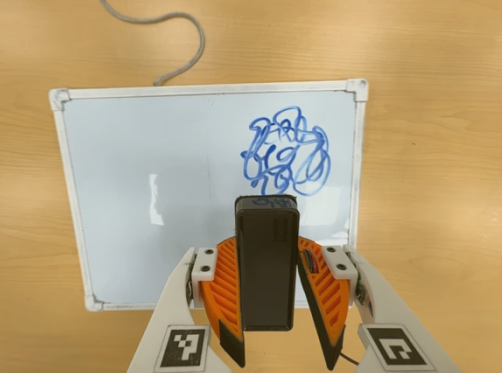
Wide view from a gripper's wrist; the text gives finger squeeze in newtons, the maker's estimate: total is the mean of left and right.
{"total": 4.8, "left": 4.5, "right": 5.2}